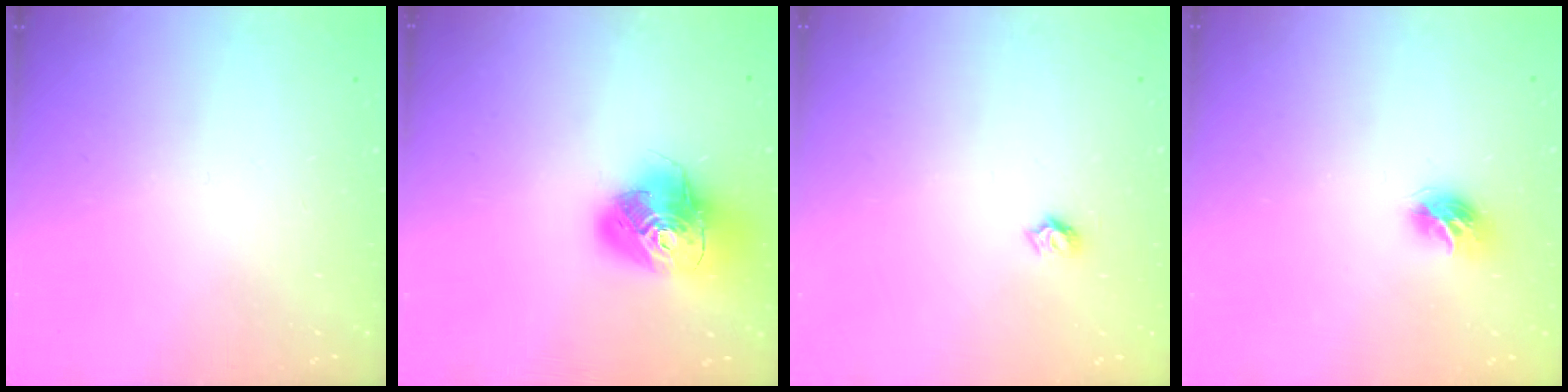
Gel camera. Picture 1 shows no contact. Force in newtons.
{"total": 17.5, "press": 17.4, "slide": 2.0}
{"total": 5.1, "press": 5.1, "slide": 0.4}
{"total": 8.6, "press": 8.6, "slide": 0.0}